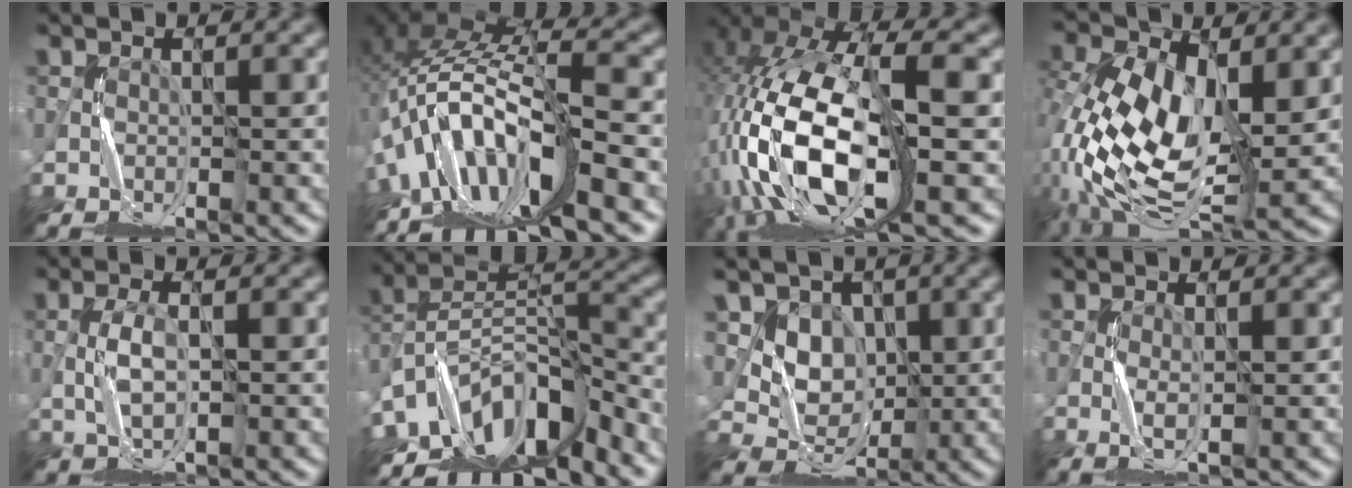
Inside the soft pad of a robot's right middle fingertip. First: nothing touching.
{"total": 12.0, "force": [-6.8, 3.8, 9.2], "torque": [-0.179, 0.008, -0.118]}
{"total": 15.4, "force": [-3.4, 6.7, 13.4], "torque": [-0.310, 0.001, -0.058]}
{"total": 11.3, "force": [-0.3, 6.8, 8.9], "torque": [-0.194, -0.009, -0.009]}
{"total": 1.9, "force": [0.2, 0.6, 1.8], "torque": [-0.046, 0.002, 0.004]}
{"total": 11.3, "force": [-8.4, 4.6, 6.0], "torque": [-0.102, 0.009, -0.152]}
{"total": 4.5, "force": [1.7, 3.6, 2.0], "torque": [-0.046, -0.014, 0.038]}
{"total": 0.9, "force": [0.2, 0.0, 0.9], "torque": [-0.025, -0.001, 0.005]}